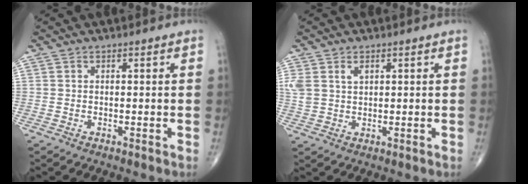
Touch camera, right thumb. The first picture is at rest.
{"total": 5.5, "force": [2.1, 3.6, 3.6], "torque": [-0.080, 0.003, 0.051]}